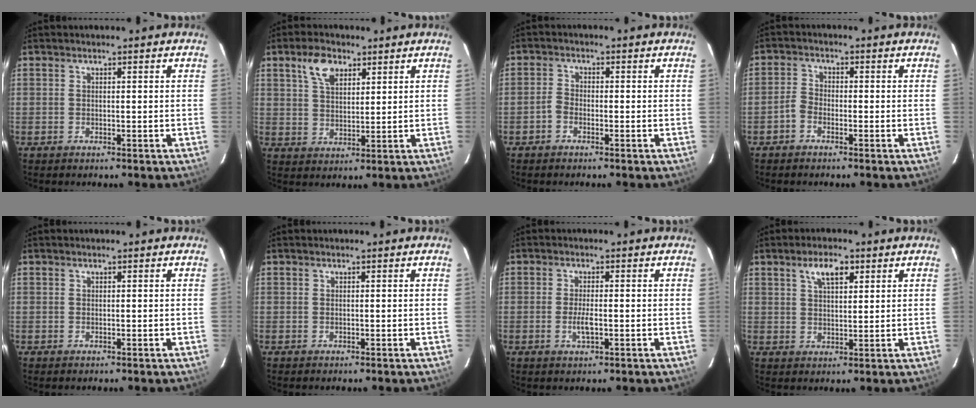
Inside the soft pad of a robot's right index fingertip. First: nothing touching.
{"total": 6.2, "force": [3.5, 3.4, 3.8], "torque": [-0.071, 0.013, 0.064]}
{"total": 1.8, "force": [-1.4, 1.0, 0.8], "torque": [-0.018, 0.007, -0.028]}
{"total": 2.4, "force": [-1.7, 1.4, 1.0], "torque": [-0.023, 0.010, -0.034]}
{"total": 0.0}
{"total": 0.0}
{"total": 2.9, "force": [-0.8, 0.8, 2.7], "torque": [-0.054, -0.002, -0.013]}
{"total": 5.1, "force": [2.7, 2.1, 3.7], "torque": [-0.065, 0.010, 0.049]}